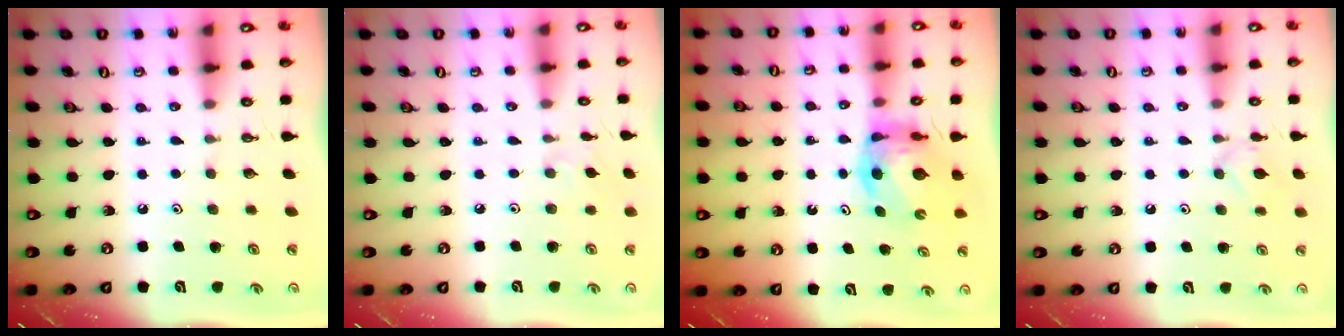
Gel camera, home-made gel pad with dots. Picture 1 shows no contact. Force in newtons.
{"total": 2.4, "press": 2.4, "slide": 0.6}
{"total": 6.9, "press": 6.9, "slide": 0.6}
{"total": 5.6, "press": 5.6, "slide": 0.9}